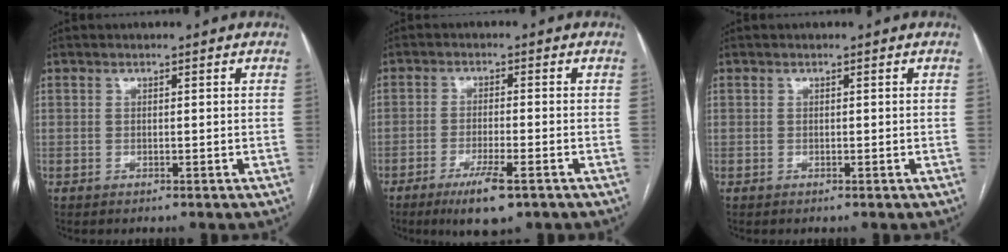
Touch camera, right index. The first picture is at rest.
{"total": 6.9, "force": [-4.2, 0.8, 5.4], "torque": [-0.098, -0.015, -0.067]}
{"total": 0.0}